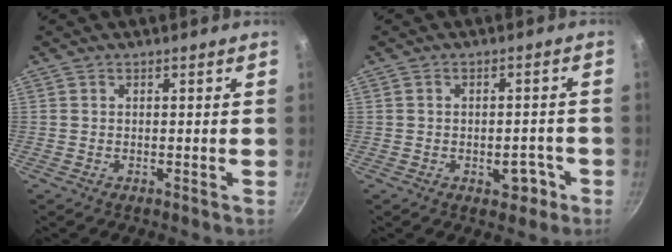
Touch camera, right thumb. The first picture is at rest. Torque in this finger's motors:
{"motor_torque": [-0.49, -0.27, -0.19, 0.09, 0.00]}